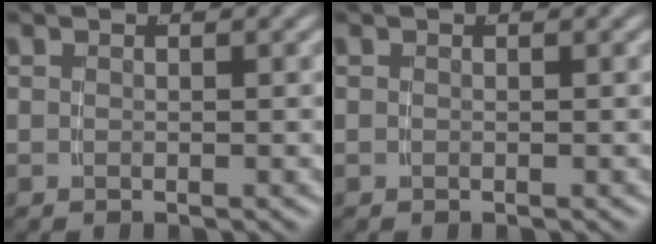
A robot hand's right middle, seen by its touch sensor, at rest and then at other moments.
{"total": 0.0}